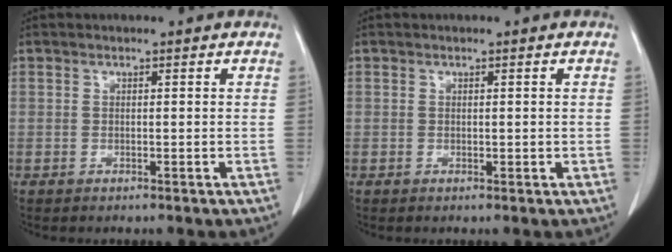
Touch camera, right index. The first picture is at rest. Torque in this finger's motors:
{"motor_torque": [-0.38, 0.67, -0.04, 0.00]}